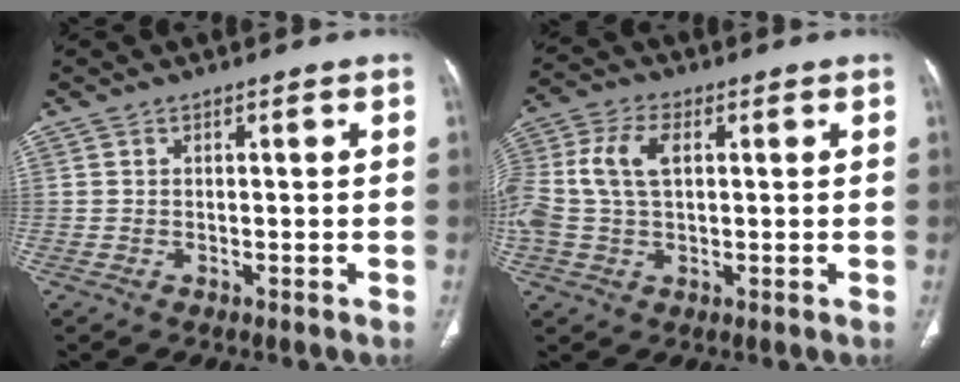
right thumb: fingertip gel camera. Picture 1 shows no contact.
{"total": 9.7, "force": [1.4, 4.8, 8.3], "torque": [-0.211, 0.024, 0.028]}